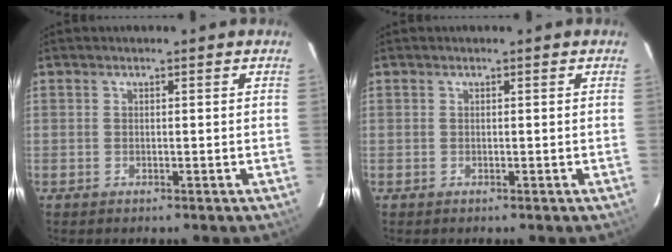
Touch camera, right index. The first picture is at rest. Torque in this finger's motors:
{"motor_torque": [0.00, 0.00, 0.00, 0.00]}